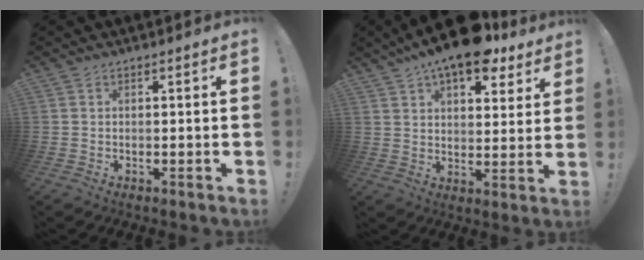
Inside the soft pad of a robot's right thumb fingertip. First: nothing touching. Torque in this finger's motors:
{"motor_torque": [-0.68, 2.35, 0.56, 0.55, 0.16]}